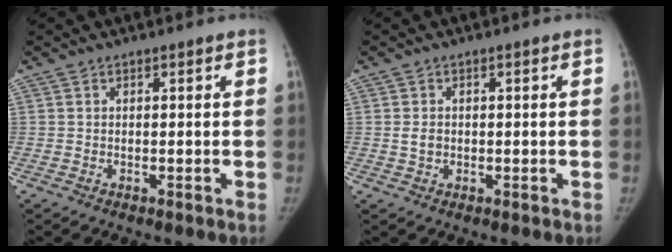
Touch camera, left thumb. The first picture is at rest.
{"total": 1.9, "force": [-0.1, 1.5, 1.2], "torque": [-0.019, 0.002, 0.000]}